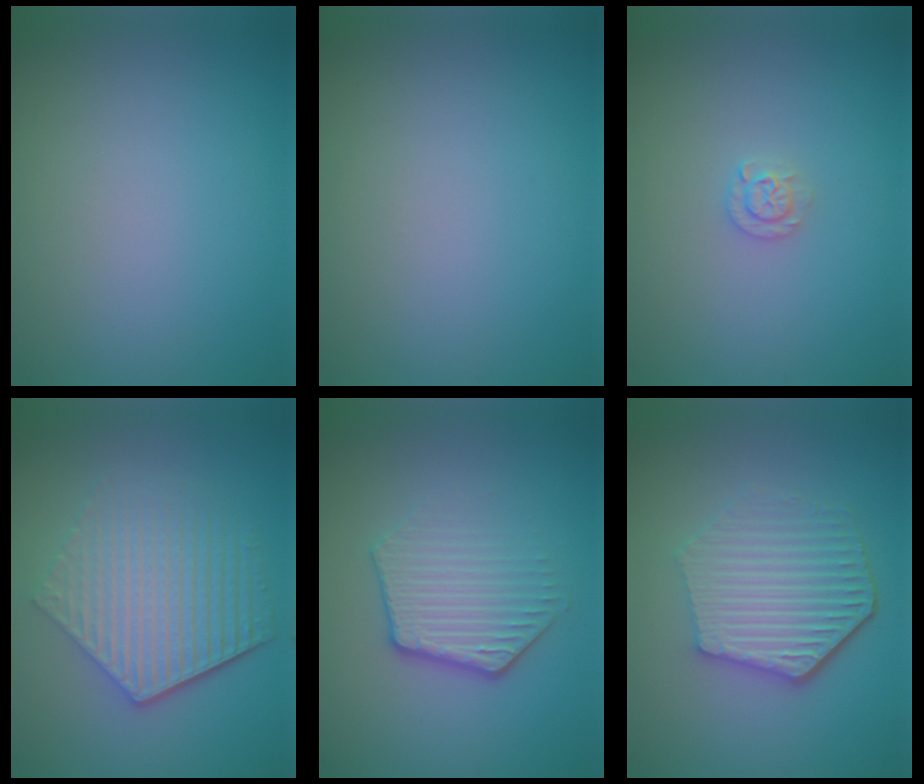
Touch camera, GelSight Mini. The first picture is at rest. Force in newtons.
{"total": 0.0}
{"total": 1.3, "press": 1.3, "slide": 0.2}
{"total": 6.1, "press": 4.4, "slide": 4.2}
{"total": 3.9, "press": 3.0, "slide": 2.5}
{"total": 5.9, "press": 4.5, "slide": 3.8}